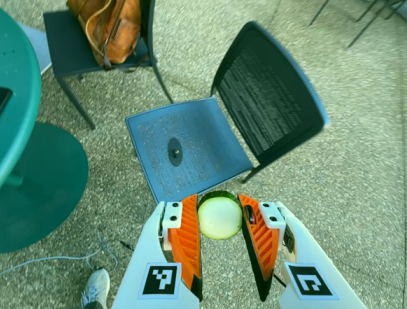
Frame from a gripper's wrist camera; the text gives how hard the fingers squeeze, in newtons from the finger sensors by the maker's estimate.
{"total": 11.6, "left": 11.4, "right": 11.7}